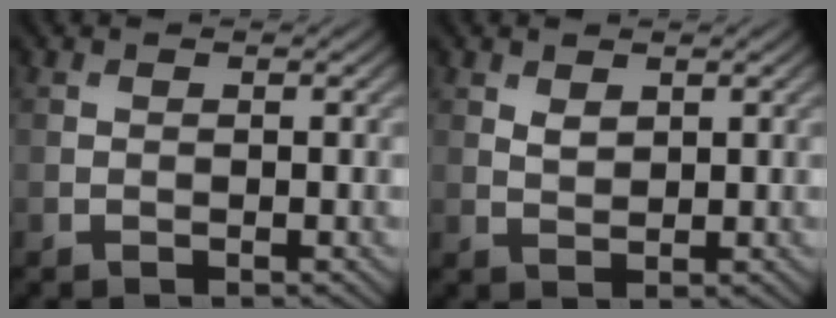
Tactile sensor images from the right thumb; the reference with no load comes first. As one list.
[{"total": 1.5, "force": [0.9, 0.8, 0.9], "torque": [-0.019, -0.003, 0.021]}]